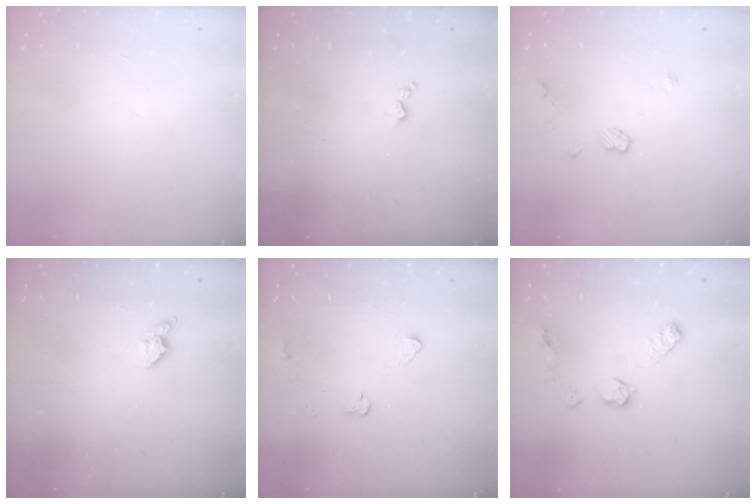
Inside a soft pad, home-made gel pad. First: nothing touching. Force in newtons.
{"total": 3.5, "press": 3.5, "slide": 0.6}
{"total": 5.2, "press": 5.1, "slide": 0.7}
{"total": 6.2, "press": 6.1, "slide": 1.0}
{"total": 4.1, "press": 4.1, "slide": 0.4}
{"total": 9.0, "press": 9.0, "slide": 0.4}